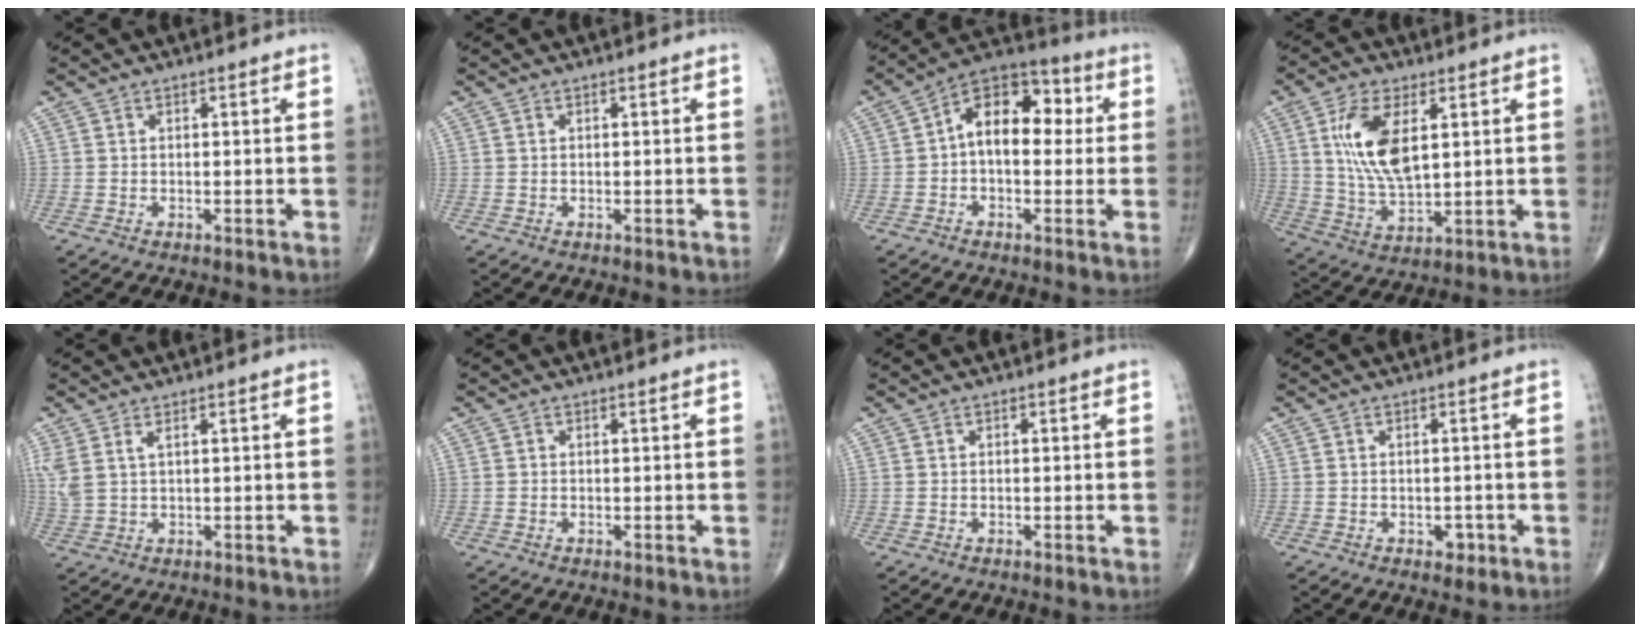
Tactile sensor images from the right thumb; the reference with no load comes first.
{"total": 0.0}
{"total": 12.8, "force": [1.2, 7.9, 10.0], "torque": [-0.119, 0.039, 0.003]}
{"total": 12.3, "force": [3.4, 5.8, 10.3], "torque": [-0.200, -0.017, 0.072]}
{"total": 4.1, "force": [1.8, 1.6, 3.3], "torque": [-0.096, 0.003, 0.046]}
{"total": 0.0}
{"total": 0.0}
{"total": 2.0, "force": [-0.8, 1.4, 1.1], "torque": [-0.005, 0.003, -0.009]}